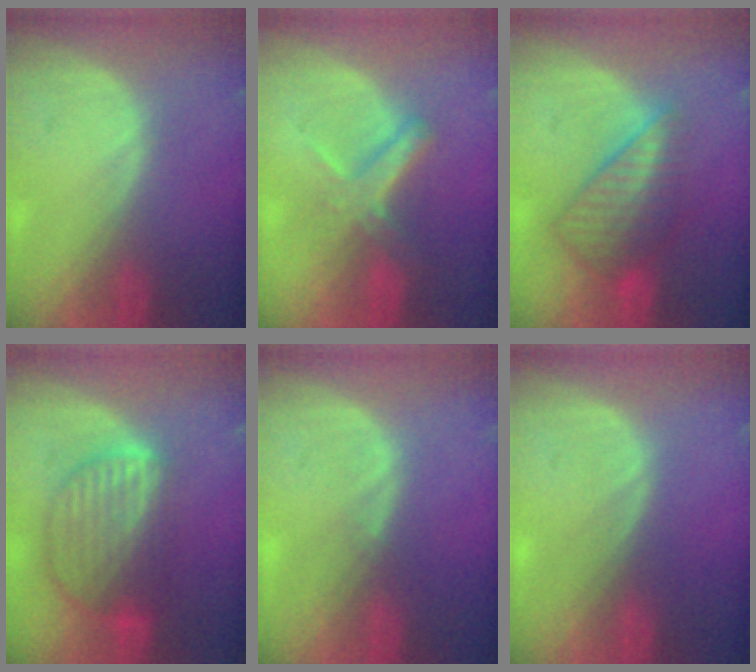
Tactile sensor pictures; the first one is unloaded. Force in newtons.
{"total": 5.5, "press": 5.0, "slide": 2.4}
{"total": 7.5, "press": 6.9, "slide": 2.9}
{"total": 9.2, "press": 7.9, "slide": 4.7}
{"total": 0.5, "press": 0.5, "slide": 0.1}
{"total": 0.0}